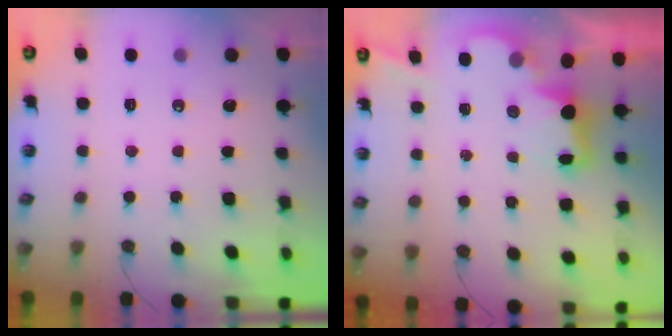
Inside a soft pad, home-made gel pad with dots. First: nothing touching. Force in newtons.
{"total": 2.9, "press": 2.9, "slide": 0.6}